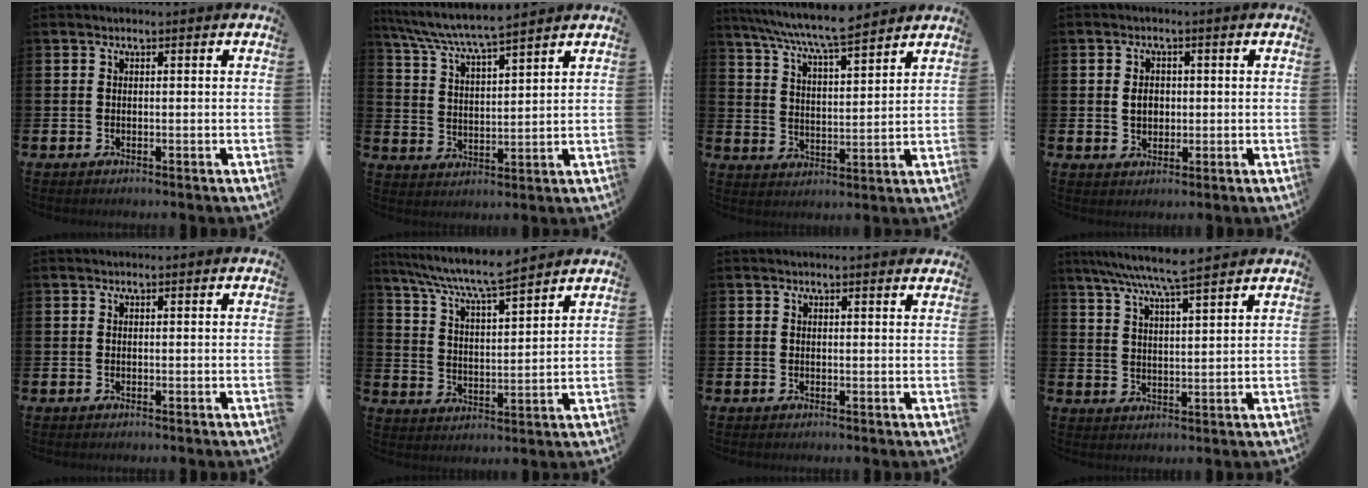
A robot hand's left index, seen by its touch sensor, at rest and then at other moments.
{"total": 6.2, "force": [6.0, 0.0, 1.6], "torque": [-0.057, -0.039, 0.104]}
{"total": 7.7, "force": [7.3, 0.2, 2.5], "torque": [-0.076, -0.044, 0.129]}
{"total": 2.8, "force": [0.2, 2.2, 1.6], "torque": [-0.018, 0.003, -0.002]}
{"total": 0.0}
{"total": 7.6, "force": [7.1, 0.2, 2.7], "torque": [-0.078, -0.046, 0.123]}
{"total": 0.7, "force": [0.7, -0.1, 0.2], "torque": [0.010, -0.006, 0.011]}
{"total": 7.1, "force": [6.4, 0.1, 3.0], "torque": [-0.079, -0.026, 0.114]}